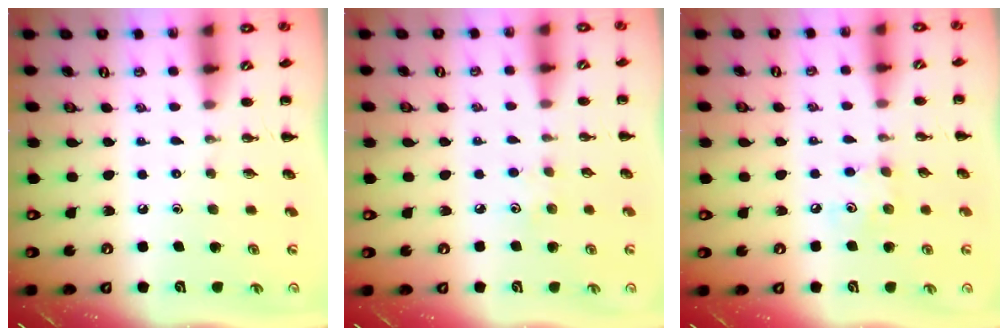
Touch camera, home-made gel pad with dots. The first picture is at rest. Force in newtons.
{"total": 2.9, "press": 2.9, "slide": 0.6}
{"total": 4.8, "press": 4.7, "slide": 1.0}